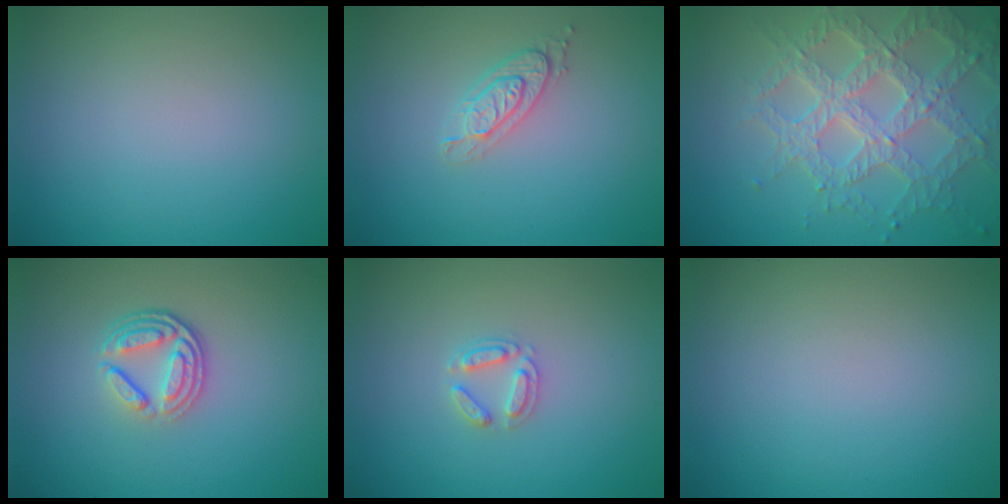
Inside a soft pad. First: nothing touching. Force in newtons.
{"total": 2.0, "press": 1.9, "slide": 0.6}
{"total": 7.1, "press": 5.2, "slide": 4.8}
{"total": 4.0, "press": 2.9, "slide": 2.7}
{"total": 1.9, "press": 1.9, "slide": 0.3}
{"total": 0.0}